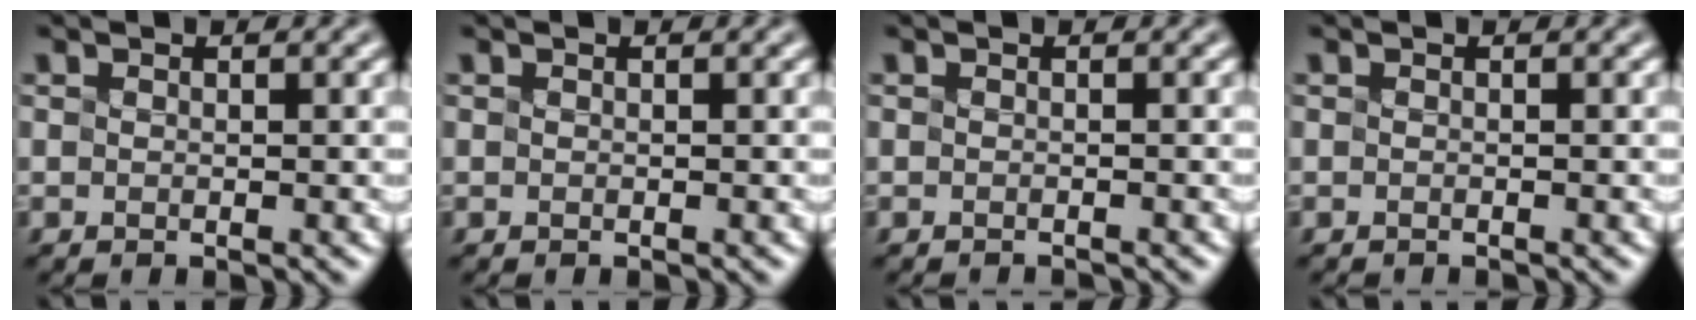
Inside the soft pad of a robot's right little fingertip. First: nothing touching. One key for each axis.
{"total": 0.0}
{"total": 1.2, "fx": -1.2, "fy": 0.1, "fz": 0.3, "tx": 0.005, "ty": -0.003, "tz": -0.018}
{"total": 0.8, "fx": -0.8, "fy": 0.0, "fz": 0.1, "tx": 0.004, "ty": -0.004, "tz": -0.014}